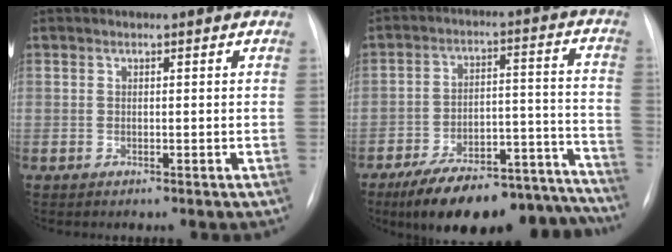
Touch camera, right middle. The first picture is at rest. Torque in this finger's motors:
{"motor_torque": [1.09, -1.04, 0.90, 0.21]}